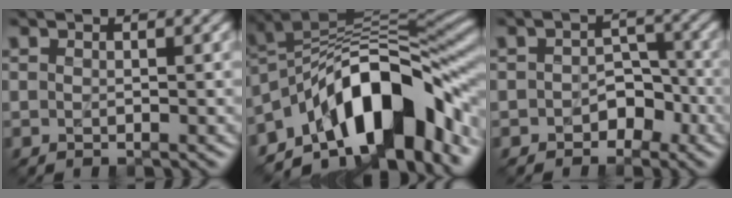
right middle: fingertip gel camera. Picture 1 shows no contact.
{"total": 13.4, "force": [-6.2, 6.2, 10.0], "torque": [-0.133, 0.018, -0.122]}
{"total": 2.8, "force": [-1.4, 2.0, 1.4], "torque": [-0.011, 0.007, -0.021]}